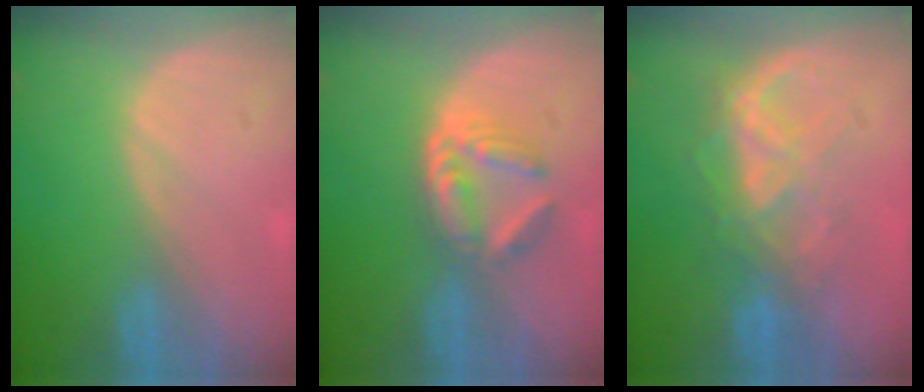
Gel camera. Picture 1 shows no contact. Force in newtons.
{"total": 6.0, "press": 5.2, "slide": 3.1}
{"total": 6.4, "press": 6.3, "slide": 0.7}